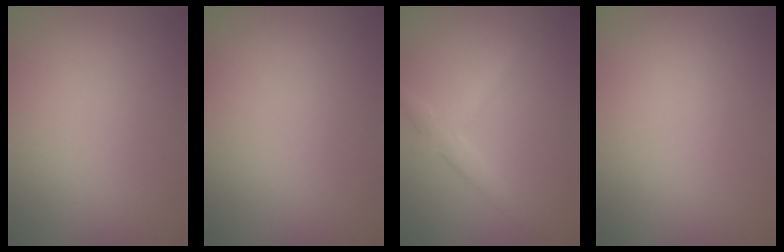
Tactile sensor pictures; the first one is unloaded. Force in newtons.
{"total": 0.0}
{"total": 2.5, "press": 2.5, "slide": 0.0}
{"total": 0.0}